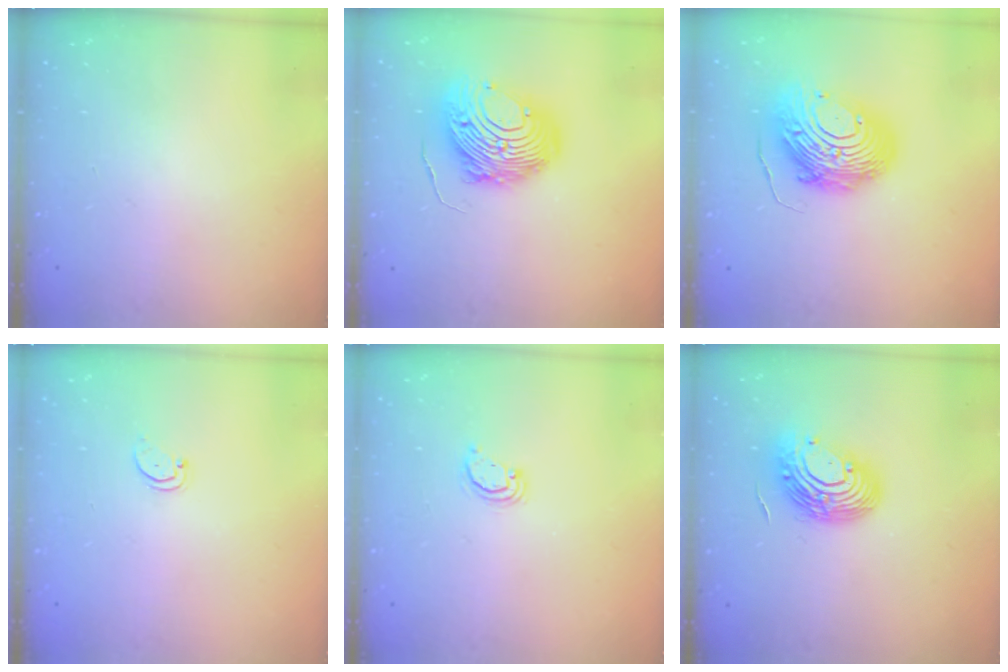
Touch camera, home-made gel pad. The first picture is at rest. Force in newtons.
{"total": 14.7, "press": 14.6, "slide": 1.4}
{"total": 14.6, "press": 14.6, "slide": 1.3}
{"total": 1.5, "press": 1.5, "slide": 0.3}
{"total": 2.5, "press": 2.5, "slide": 0.3}
{"total": 12.8, "press": 12.6, "slide": 2.2}